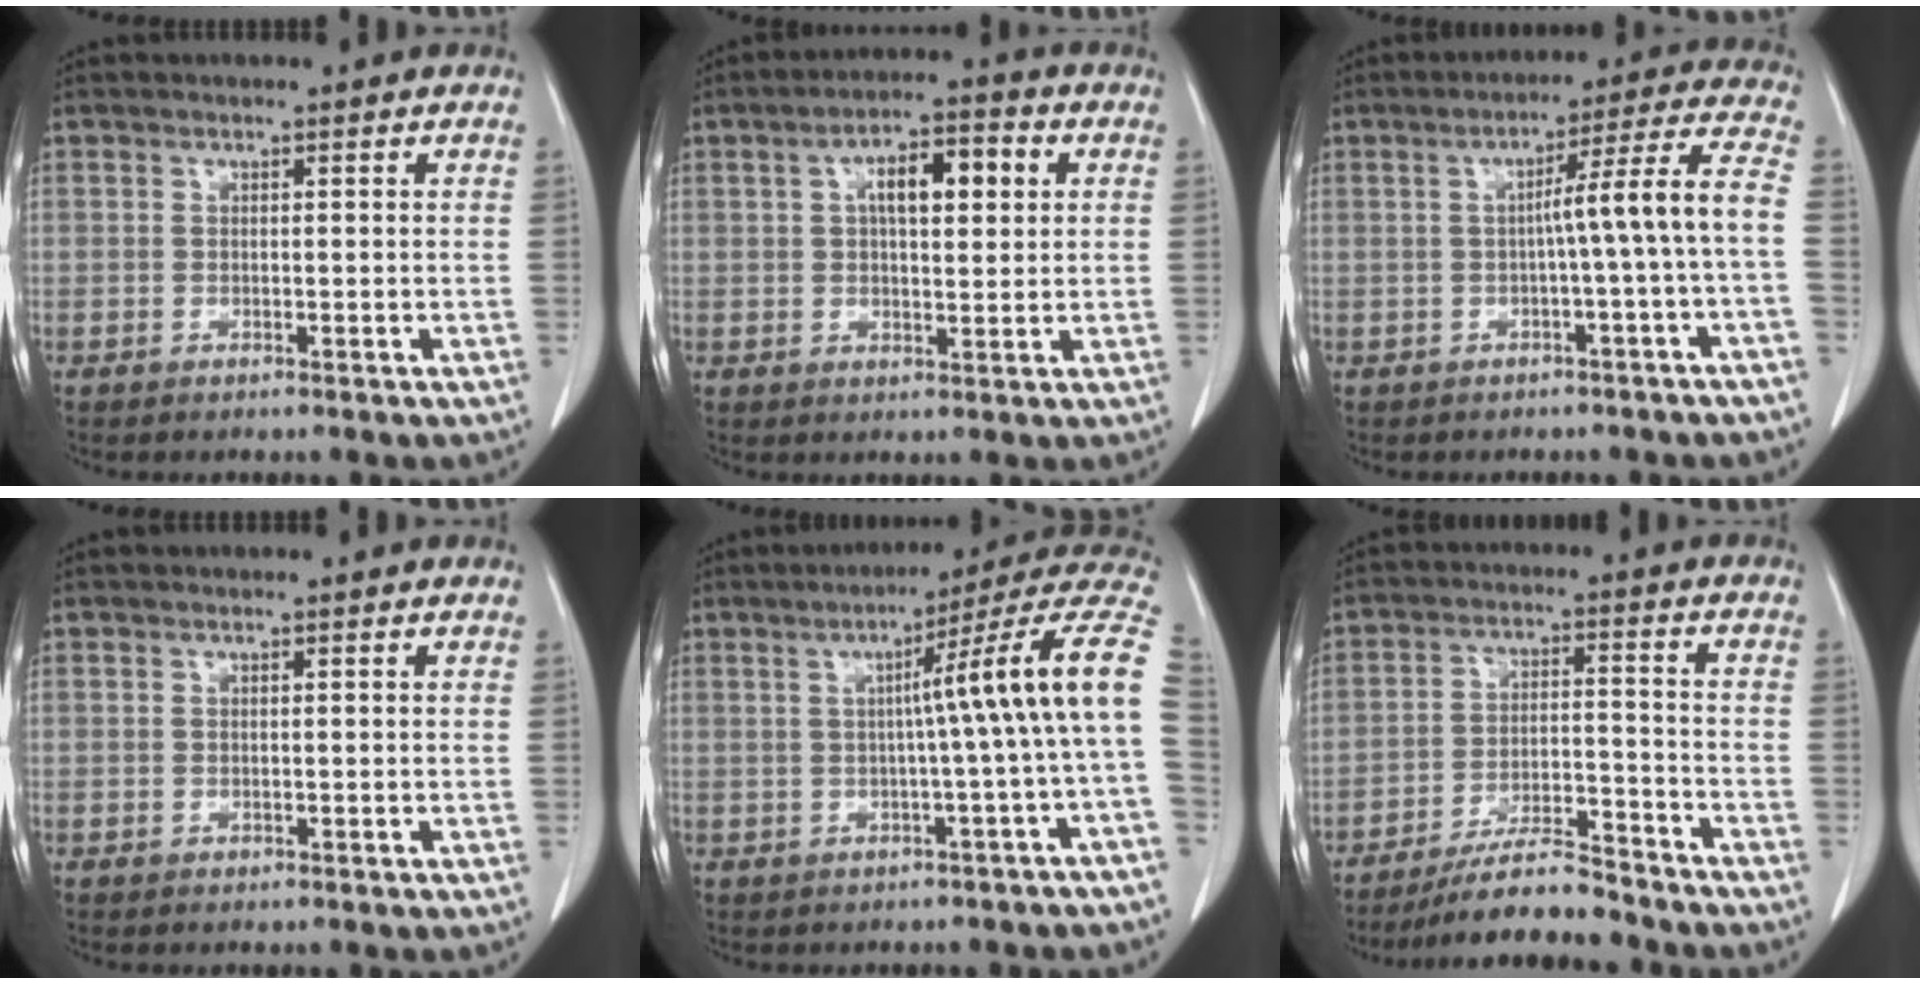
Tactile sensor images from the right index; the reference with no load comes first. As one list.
[{"total": 8.1, "force": [2.1, 2.7, 7.3], "torque": [-0.122, 0.019, 0.031]}, {"total": 8.7, "force": [-1.3, -1.7, 8.4], "torque": [-0.119, 0.023, -0.017]}, {"total": 0.0}, {"total": 13.6, "force": [0.7, -1.8, 13.5], "torque": [-0.162, 0.030, -0.002]}, {"total": 10.1, "force": [-9.2, 1.3, 3.9], "torque": [-0.063, -0.001, -0.160]}]